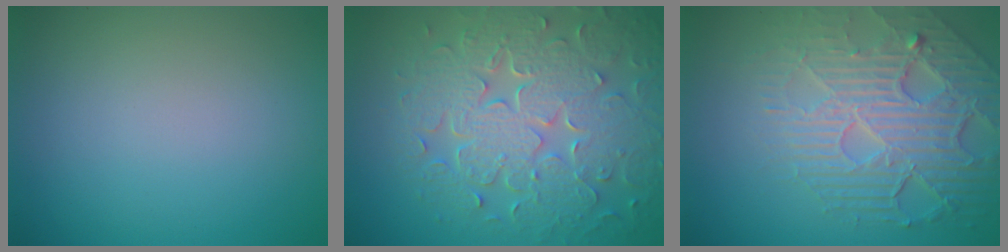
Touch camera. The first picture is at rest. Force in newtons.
{"total": 8.7, "press": 6.3, "slide": 6.0}
{"total": 7.5, "press": 5.4, "slide": 5.3}